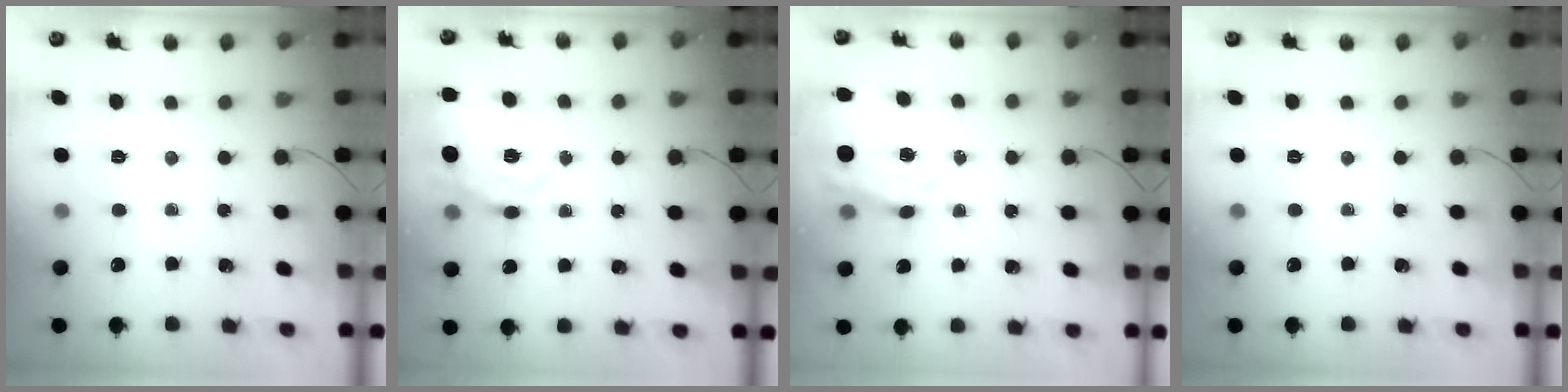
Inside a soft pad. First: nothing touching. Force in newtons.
{"total": 12.1, "press": 11.5, "slide": 4.0}
{"total": 15.6, "press": 15.2, "slide": 3.7}
{"total": 0.0}